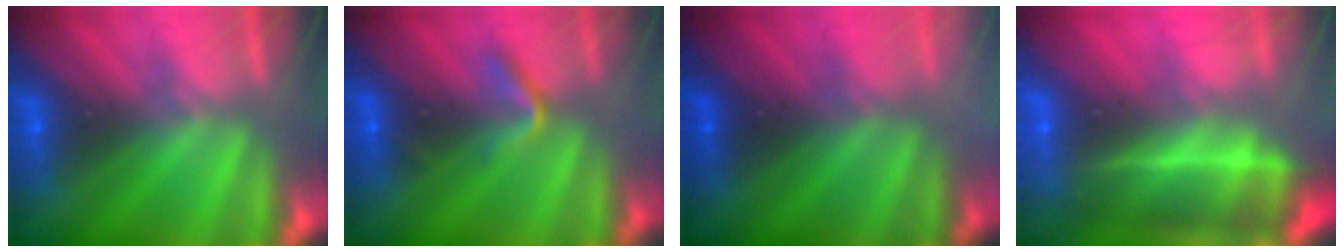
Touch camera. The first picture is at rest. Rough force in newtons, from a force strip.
{"total": 2.2}
{"total": 2.7}
{"total": 7.0}